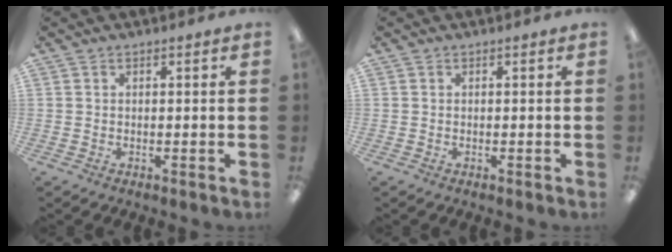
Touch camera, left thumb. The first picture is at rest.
{"total": 0.0}